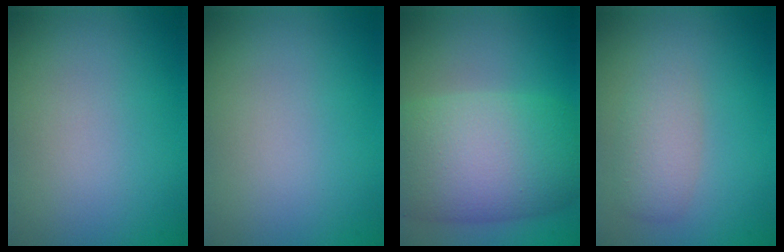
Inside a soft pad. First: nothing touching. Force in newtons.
{"total": 0.0}
{"total": 10.8, "press": 10.8, "slide": 0.5}
{"total": 2.6, "press": 2.6, "slide": 0.3}